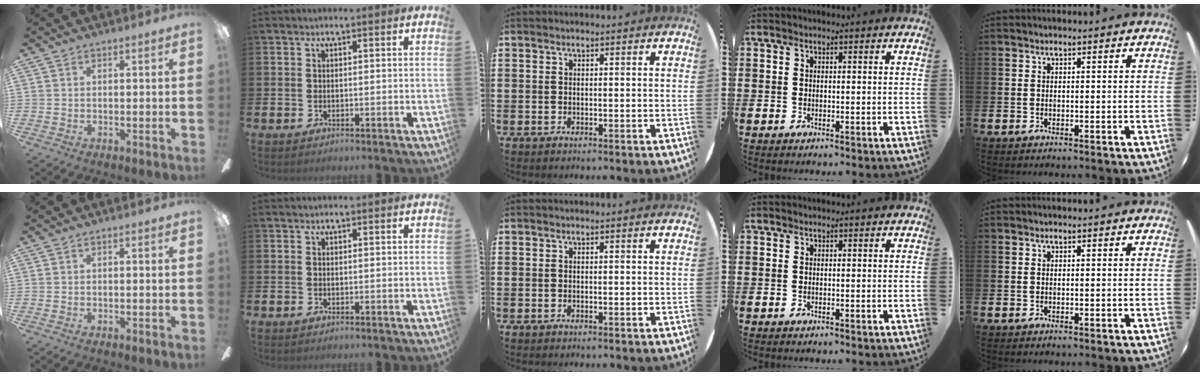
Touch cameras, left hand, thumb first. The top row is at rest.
{}